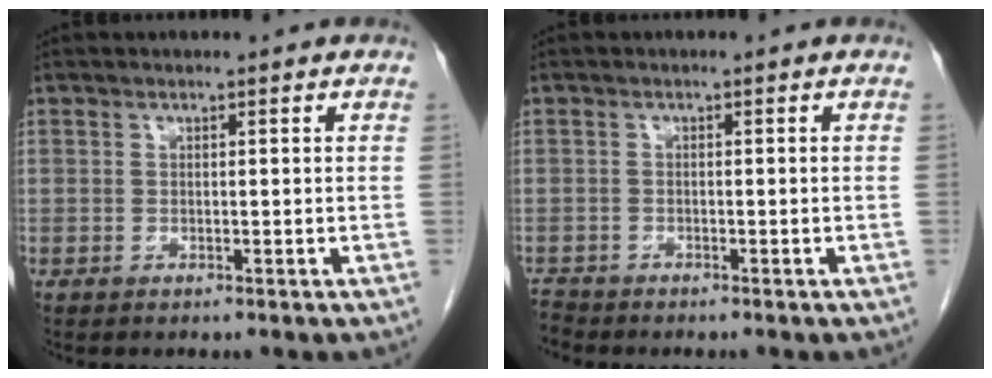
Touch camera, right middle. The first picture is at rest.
{"total": 1.6, "force": [-1.6, 0.1, -0.4], "torque": [0.004, -0.009, -0.030]}